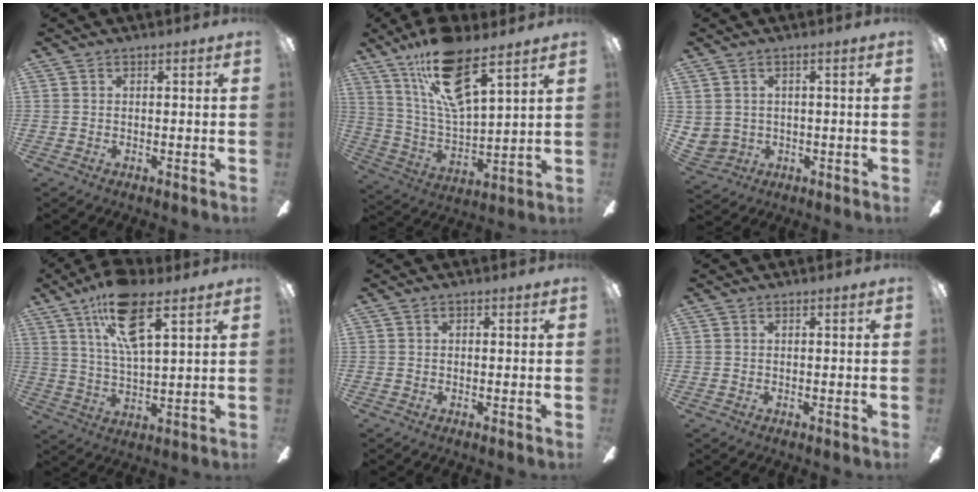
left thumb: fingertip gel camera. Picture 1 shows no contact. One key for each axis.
{"total": 18.4, "fx": 11.8, "fy": 6.1, "fz": 12.8, "tx": -0.243, "ty": -0.048, "tz": 0.200}
{"total": 3.0, "fx": 1.3, "fy": 2.7, "fz": -0.1, "tx": -0.010, "ty": -0.002, "tz": 0.025}
{"total": 14.4, "fx": 8.6, "fy": 4.8, "fz": 10.5, "tx": -0.185, "ty": -0.021, "tz": 0.146}
{"total": 0.6, "fx": 0.0, "fy": 0.5, "fz": 0.3, "tx": -0.006, "ty": 0.004, "tz": 0.000}
{"total": 0.0}